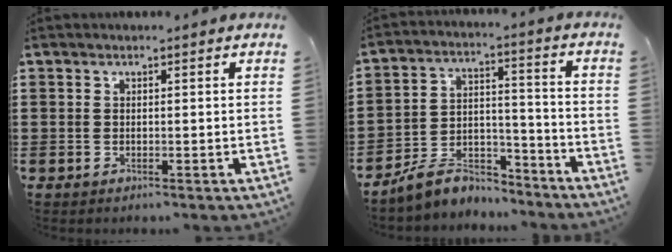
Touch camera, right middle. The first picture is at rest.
{"total": 7.4, "force": [-6.7, 2.8, 1.1], "torque": [-0.033, 0.017, -0.136]}